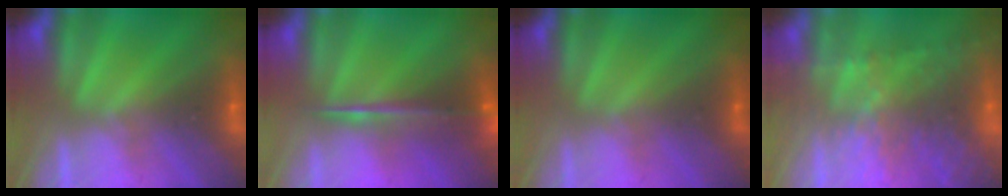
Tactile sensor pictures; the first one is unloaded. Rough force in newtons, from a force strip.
{"total": 5.7}
{"total": 2.6}
{"total": 9.6}